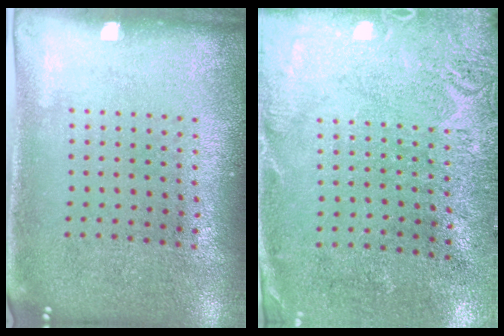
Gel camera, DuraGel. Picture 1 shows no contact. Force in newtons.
{"total": 2.7, "press": 2.4, "slide": 1.3}